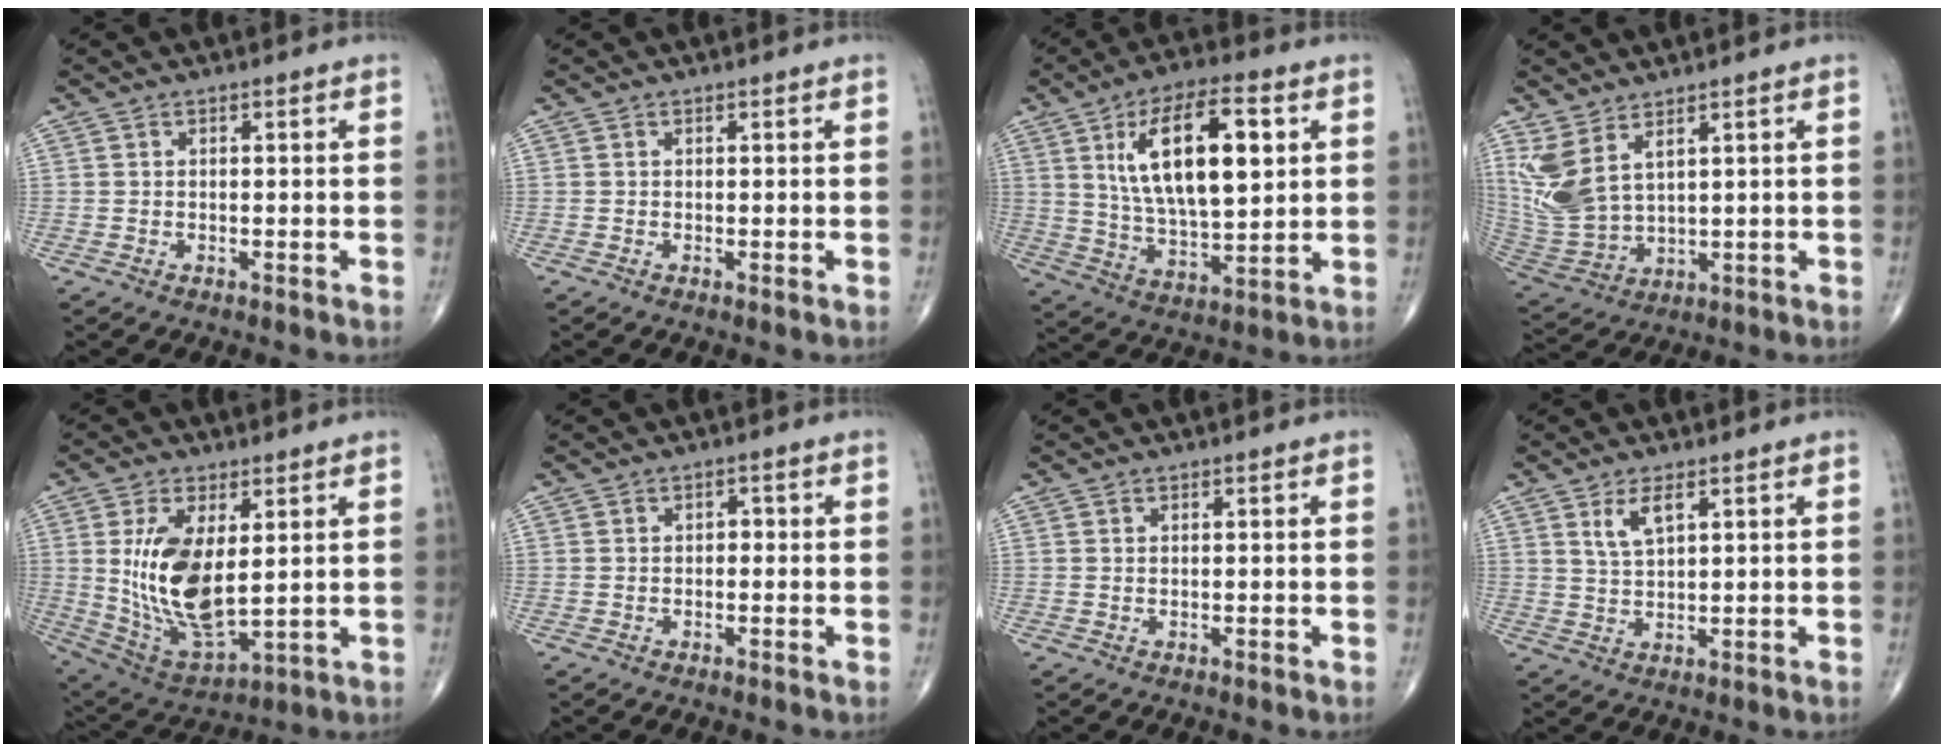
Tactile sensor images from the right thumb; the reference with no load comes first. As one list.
[{"total": 0.0}, {"total": 18.6, "force": [5.4, 7.7, 16.0], "torque": [-0.259, -0.013, 0.097]}, {"total": 9.8, "force": [5.0, 4.4, 7.3], "torque": [-0.164, -0.026, 0.121]}, {"total": 15.7, "force": [2.4, 7.5, 13.6], "torque": [-0.256, -0.023, 0.065]}, {"total": 1.1, "force": [0.0, 0.9, 0.7], "torque": [-0.003, 0.003, -0.005]}, {"total": 0.0}, {"total": 4.4, "force": [2.3, 1.5, 3.4], "torque": [-0.065, -0.011, 0.049]}]